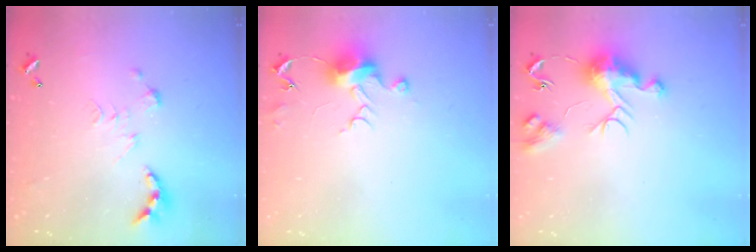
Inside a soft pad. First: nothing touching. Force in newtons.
{"total": 7.7, "press": 7.7, "slide": 0.4}
{"total": 10.1, "press": 10.0, "slide": 0.8}